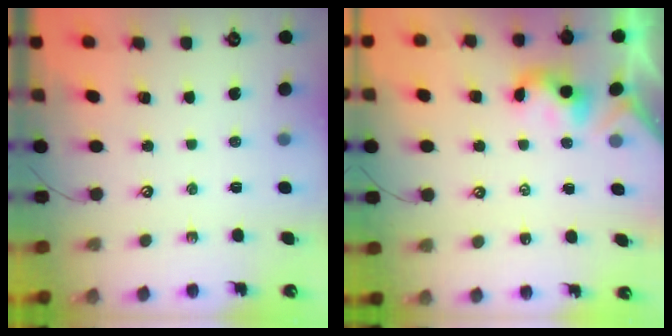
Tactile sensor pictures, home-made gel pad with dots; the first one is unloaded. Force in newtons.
{"total": 2.5, "press": 2.5, "slide": 0.1}